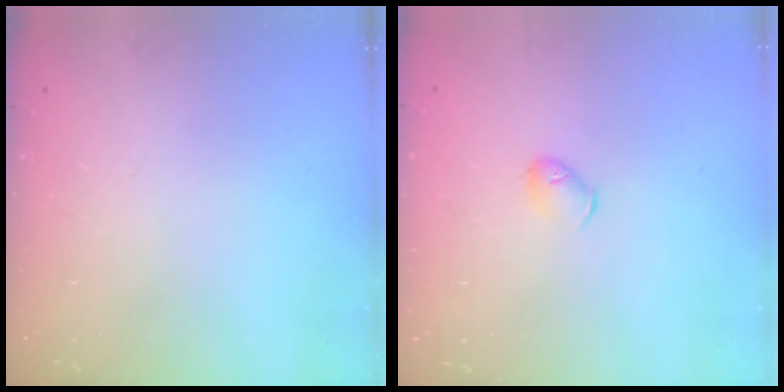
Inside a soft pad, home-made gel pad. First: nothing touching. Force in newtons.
{"total": 4.7, "press": 4.6, "slide": 0.8}